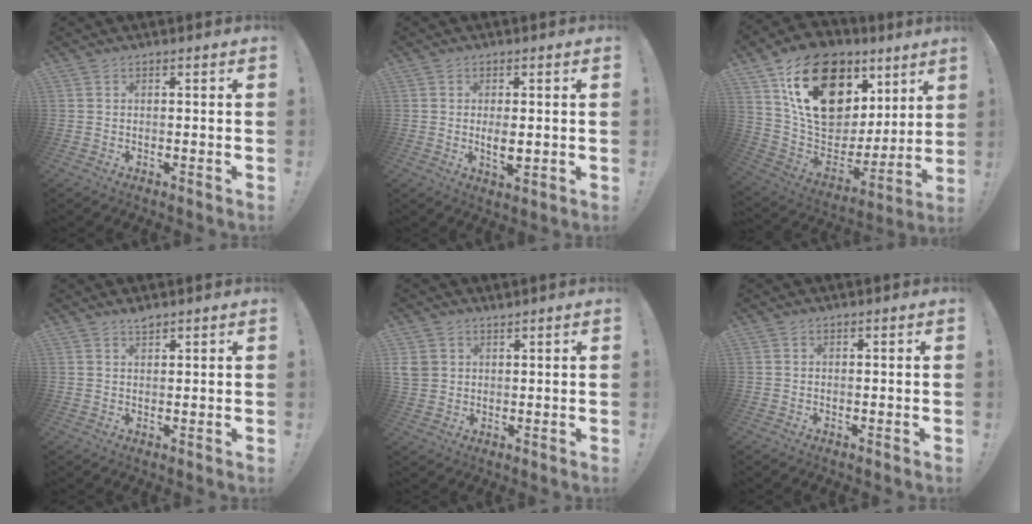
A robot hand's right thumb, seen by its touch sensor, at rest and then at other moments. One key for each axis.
{"total": 4.5, "fx": 0.1, "fy": 1.8, "fz": 4.1, "tx": -0.063, "ty": -0.004, "tz": 0.000}
{"total": 23.4, "fx": 12.0, "fy": 15.0, "fz": 13.4, "tx": -0.195, "ty": -0.059, "tz": 0.238}
{"total": 1.8, "fx": 1.7, "fy": 0.4, "fz": 0.6, "tx": -0.004, "ty": -0.009, "tz": 0.029}
{"total": 5.1, "fx": 2.6, "fy": 3.7, "fz": 2.2, "tx": -0.047, "ty": -0.006, "tz": 0.055}
{"total": 0.0}